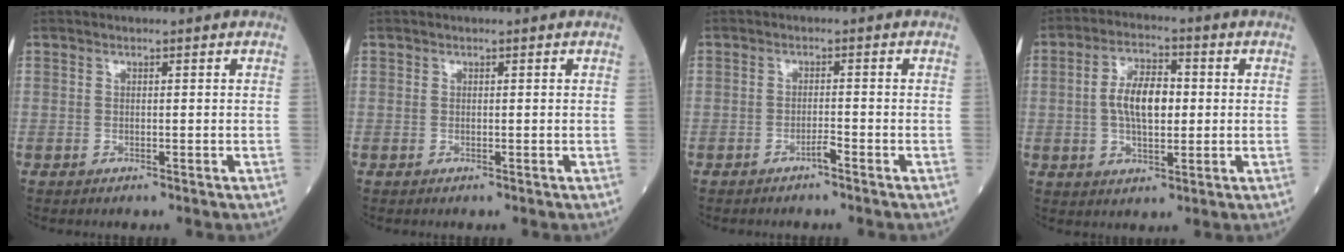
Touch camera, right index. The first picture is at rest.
{"total": 0.0}
{"total": 1.3, "force": [-1.1, -0.1, 0.8], "torque": [-0.014, 0.001, -0.021]}
{"total": 8.1, "force": [0.4, 3.5, 7.2], "torque": [-0.138, 0.012, 0.004]}